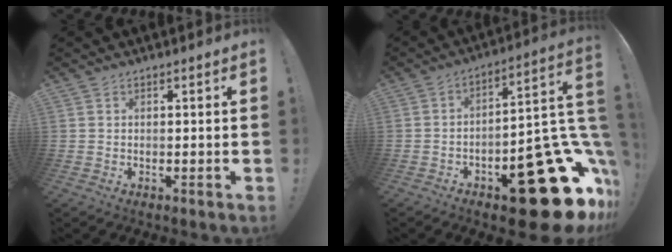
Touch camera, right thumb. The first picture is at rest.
{"total": 24.2, "force": [-11.5, 10.0, 18.8], "torque": [-0.183, 0.066, -0.171]}